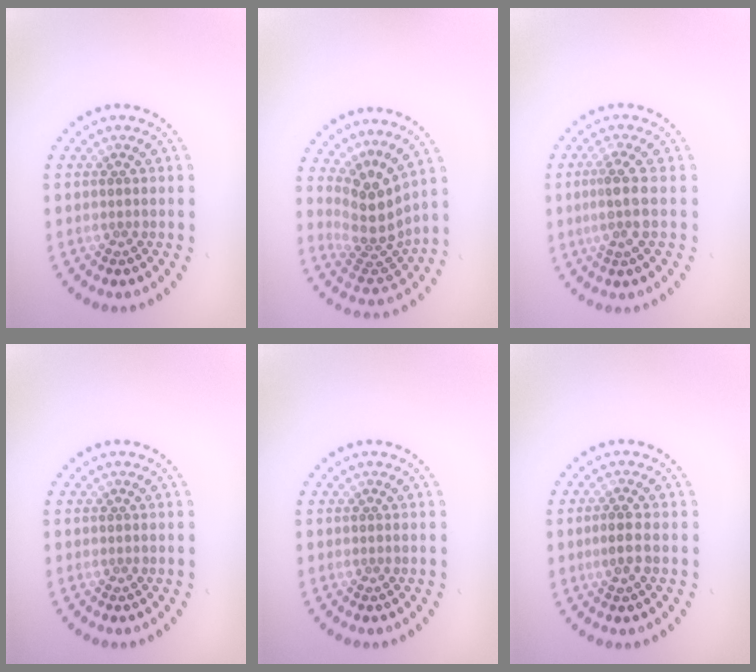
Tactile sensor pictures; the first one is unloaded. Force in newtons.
{"total": 4.3, "press": 3.1, "slide": 3.0}
{"total": 2.5, "press": 1.9, "slide": 1.5}
{"total": 0.0}
{"total": 0.0}
{"total": 1.8, "press": 1.7, "slide": 0.5}